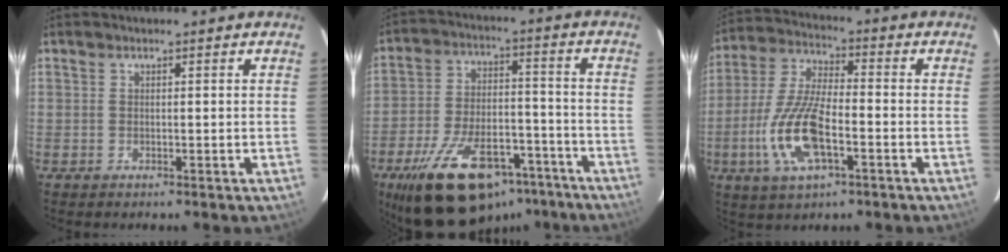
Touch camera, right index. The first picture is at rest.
{"total": 23.9, "force": [-16.2, 11.0, 13.6], "torque": [-0.252, -0.001, -0.237]}
{"total": 13.4, "force": [-4.7, 4.6, 11.7], "torque": [-0.251, -0.006, -0.091]}